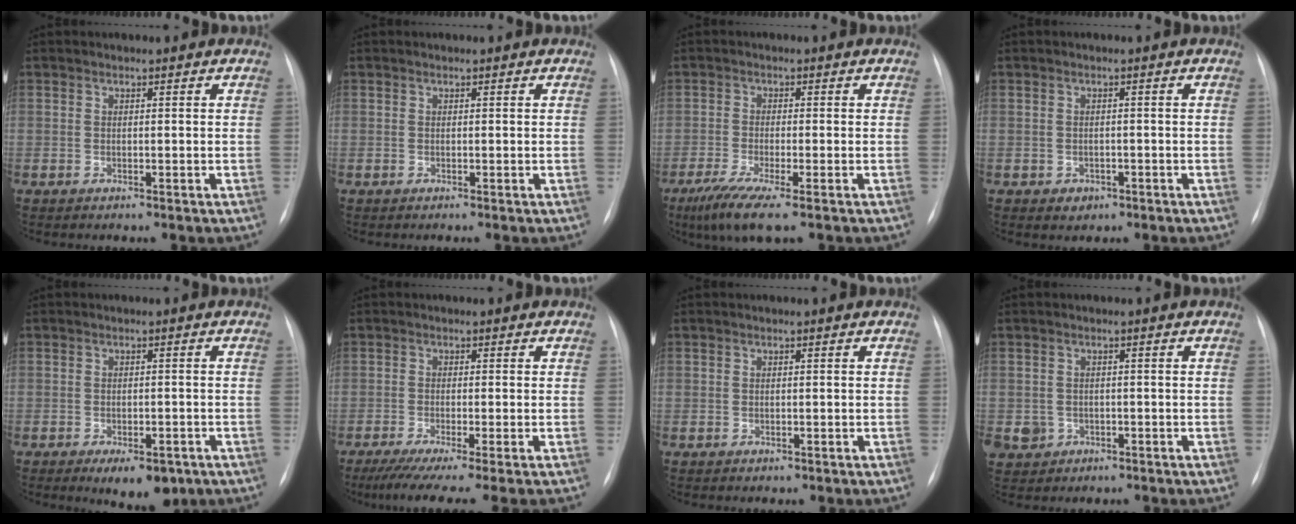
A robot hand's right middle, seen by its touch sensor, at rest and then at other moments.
{"total": 0.0}
{"total": 6.7, "force": [-4.2, 0.8, 5.2], "torque": [-0.099, -0.021, -0.074]}
{"total": 2.0, "force": [-1.0, 1.6, 0.5], "torque": [-0.005, 0.005, -0.007]}
{"total": 6.7, "force": [-4.1, 3.0, 4.4], "torque": [-0.048, -0.004, -0.050]}
{"total": 10.0, "force": [-8.3, -1.0, 5.6], "torque": [-0.062, -0.032, -0.126]}
{"total": 0.9, "force": [-0.2, 0.9, 0.0], "torque": [0.000, 0.005, -0.003]}
{"total": 3.7, "force": [-1.2, 3.5, 0.5], "torque": [-0.011, 0.005, -0.010]}